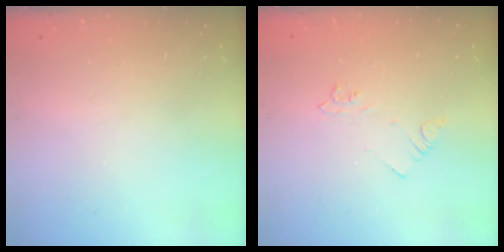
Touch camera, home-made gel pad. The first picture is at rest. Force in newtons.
{"total": 3.3, "press": 3.2, "slide": 0.5}